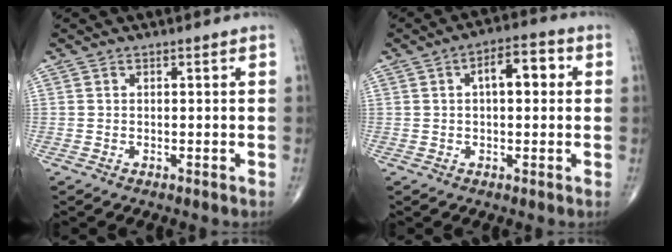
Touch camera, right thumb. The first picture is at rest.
{"total": 7.0, "force": [1.3, 3.3, 6.1], "torque": [-0.080, 0.018, 0.013]}